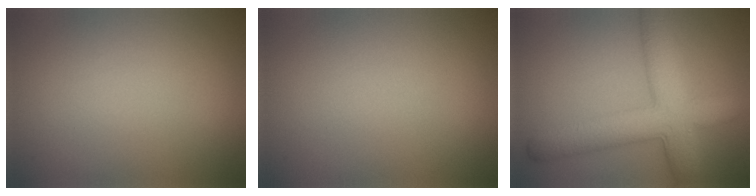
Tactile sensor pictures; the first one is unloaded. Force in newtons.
{"total": 0.0}
{"total": 7.4, "press": 7.4, "slide": 0.3}